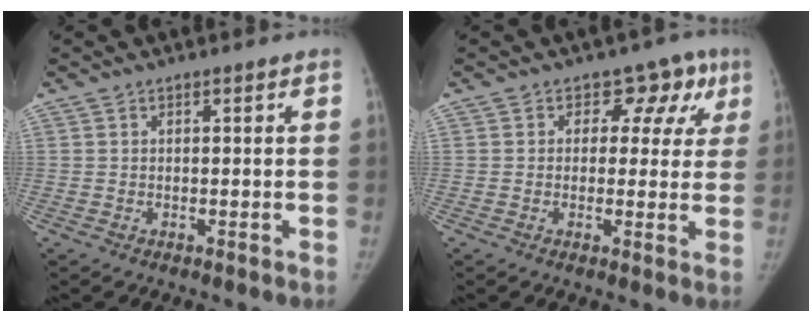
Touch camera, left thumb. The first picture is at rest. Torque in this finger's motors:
{"motor_torque": [0.52, 0.52, 0.10, 0.18, -0.02]}